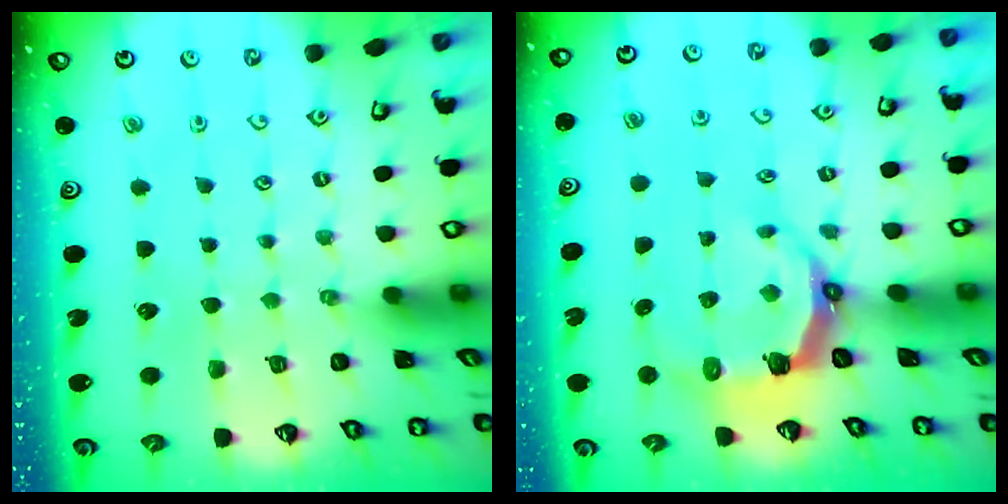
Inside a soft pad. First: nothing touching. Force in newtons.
{"total": 7.5, "press": 5.8, "slide": 4.7}